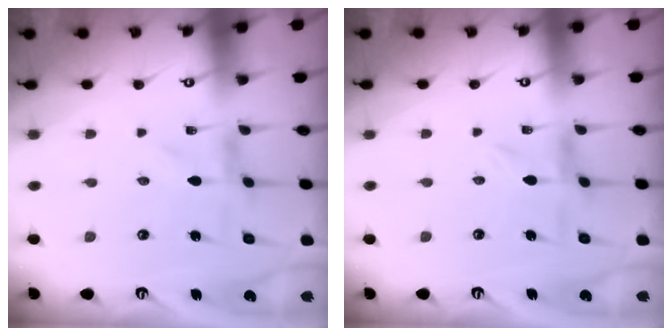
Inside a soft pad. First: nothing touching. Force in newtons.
{"total": 2.5, "press": 2.5, "slide": 0.3}